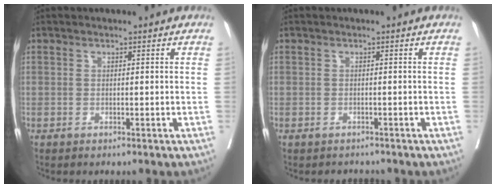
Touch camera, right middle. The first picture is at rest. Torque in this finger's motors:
{"motor_torque": [0.14, -0.09, -0.01, 0.00]}